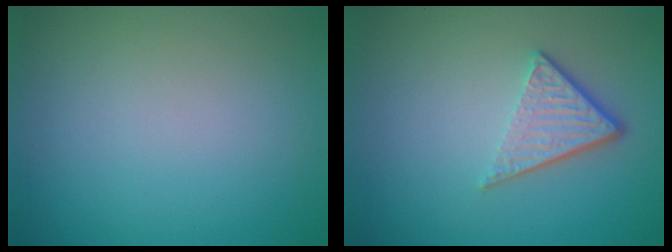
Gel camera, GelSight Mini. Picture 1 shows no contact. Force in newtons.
{"total": 3.8, "press": 2.6, "slide": 2.8}